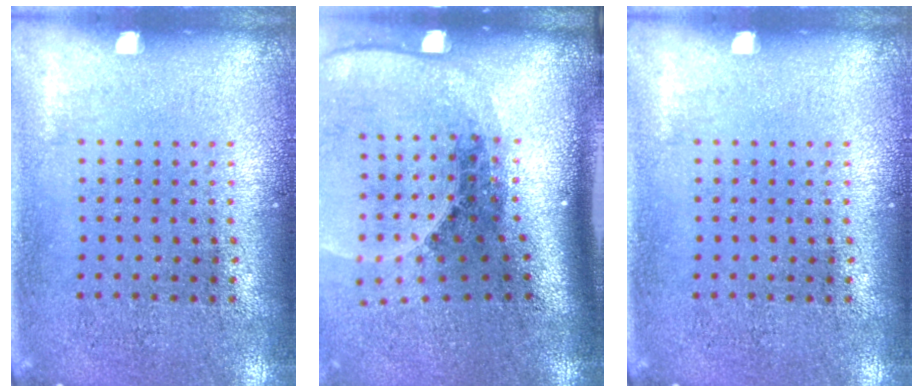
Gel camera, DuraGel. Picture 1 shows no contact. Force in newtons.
{"total": 2.7, "press": 1.9, "slide": 2.0}
{"total": 0.0}